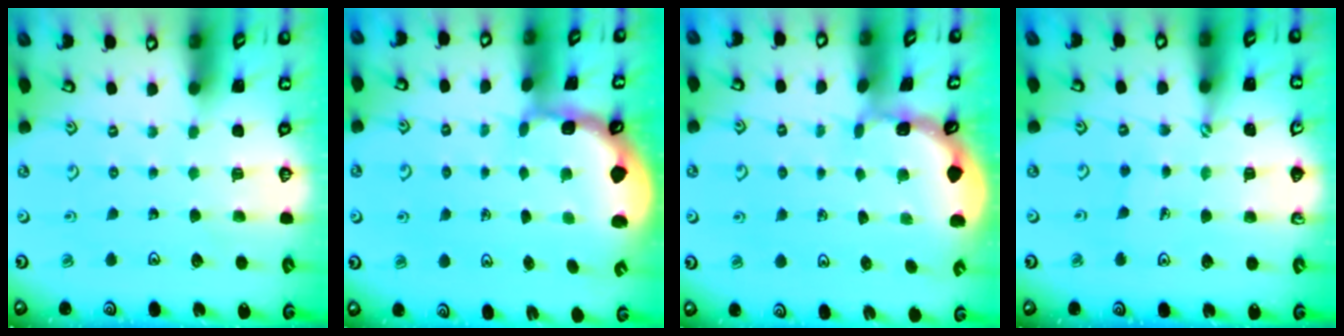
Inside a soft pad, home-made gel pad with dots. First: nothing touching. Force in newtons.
{"total": 1.8, "press": 1.7, "slide": 0.5}
{"total": 1.2, "press": 1.2, "slide": 0.1}
{"total": 1.2, "press": 1.2, "slide": 0.2}